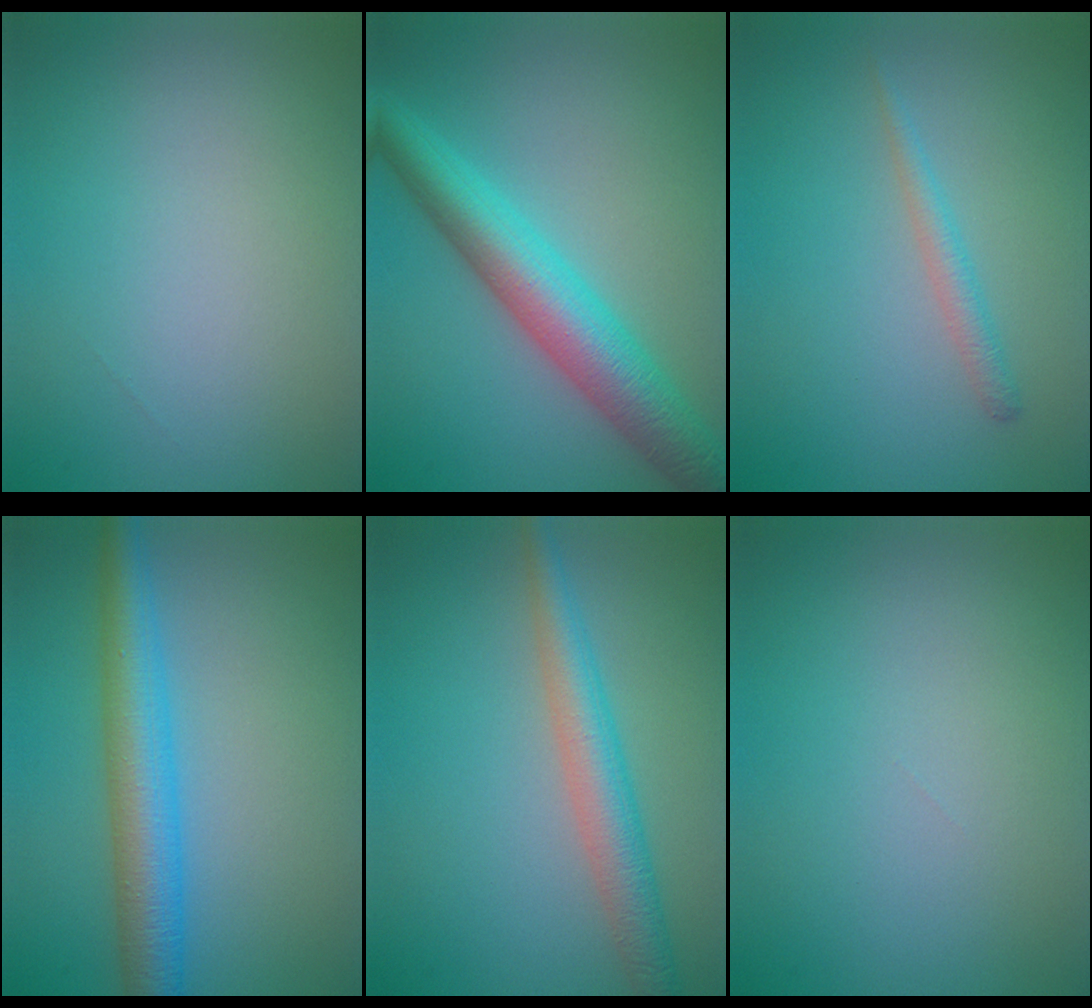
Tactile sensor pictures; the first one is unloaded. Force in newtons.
{"total": 7.2, "press": 7.2, "slide": 0.1}
{"total": 1.5, "press": 1.5, "slide": 0.0}
{"total": 5.8, "press": 5.8, "slide": 0.2}
{"total": 4.2, "press": 4.2, "slide": 0.0}
{"total": 0.0}